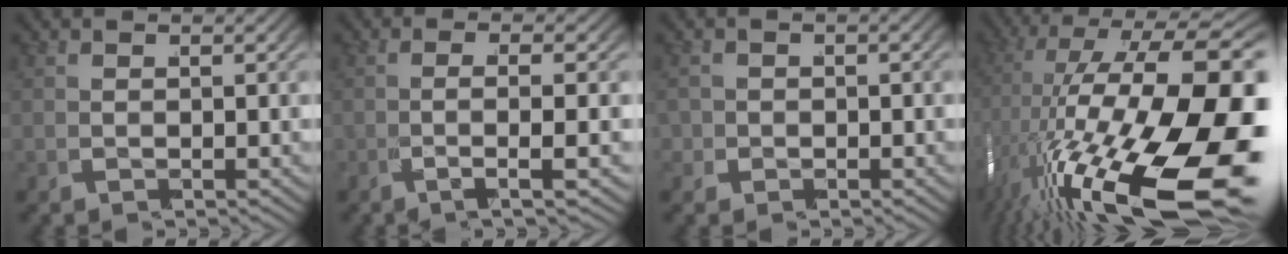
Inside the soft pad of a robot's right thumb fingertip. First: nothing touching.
{"total": 4.3, "force": [-1.4, 0.7, 4.0], "torque": [-0.075, 0.005, -0.036]}
{"total": 1.6, "force": [-0.8, 1.4, 0.2], "torque": [-0.010, -0.006, -0.010]}
{"total": 21.5, "force": [-5.3, 11.8, 17.2], "torque": [-0.331, -0.076, -0.047]}